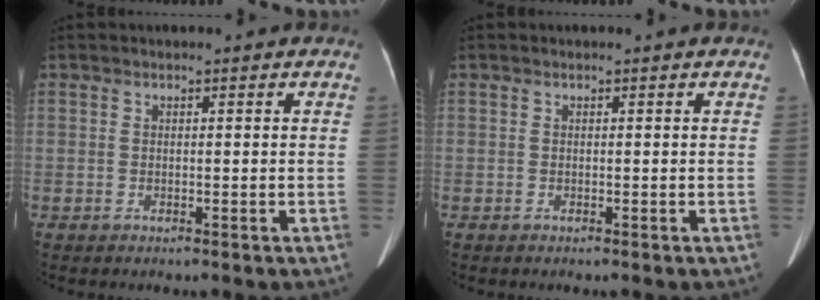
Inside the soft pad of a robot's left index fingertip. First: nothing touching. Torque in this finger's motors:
{"motor_torque": [0.02, 0.08, 0.00, 0.01]}